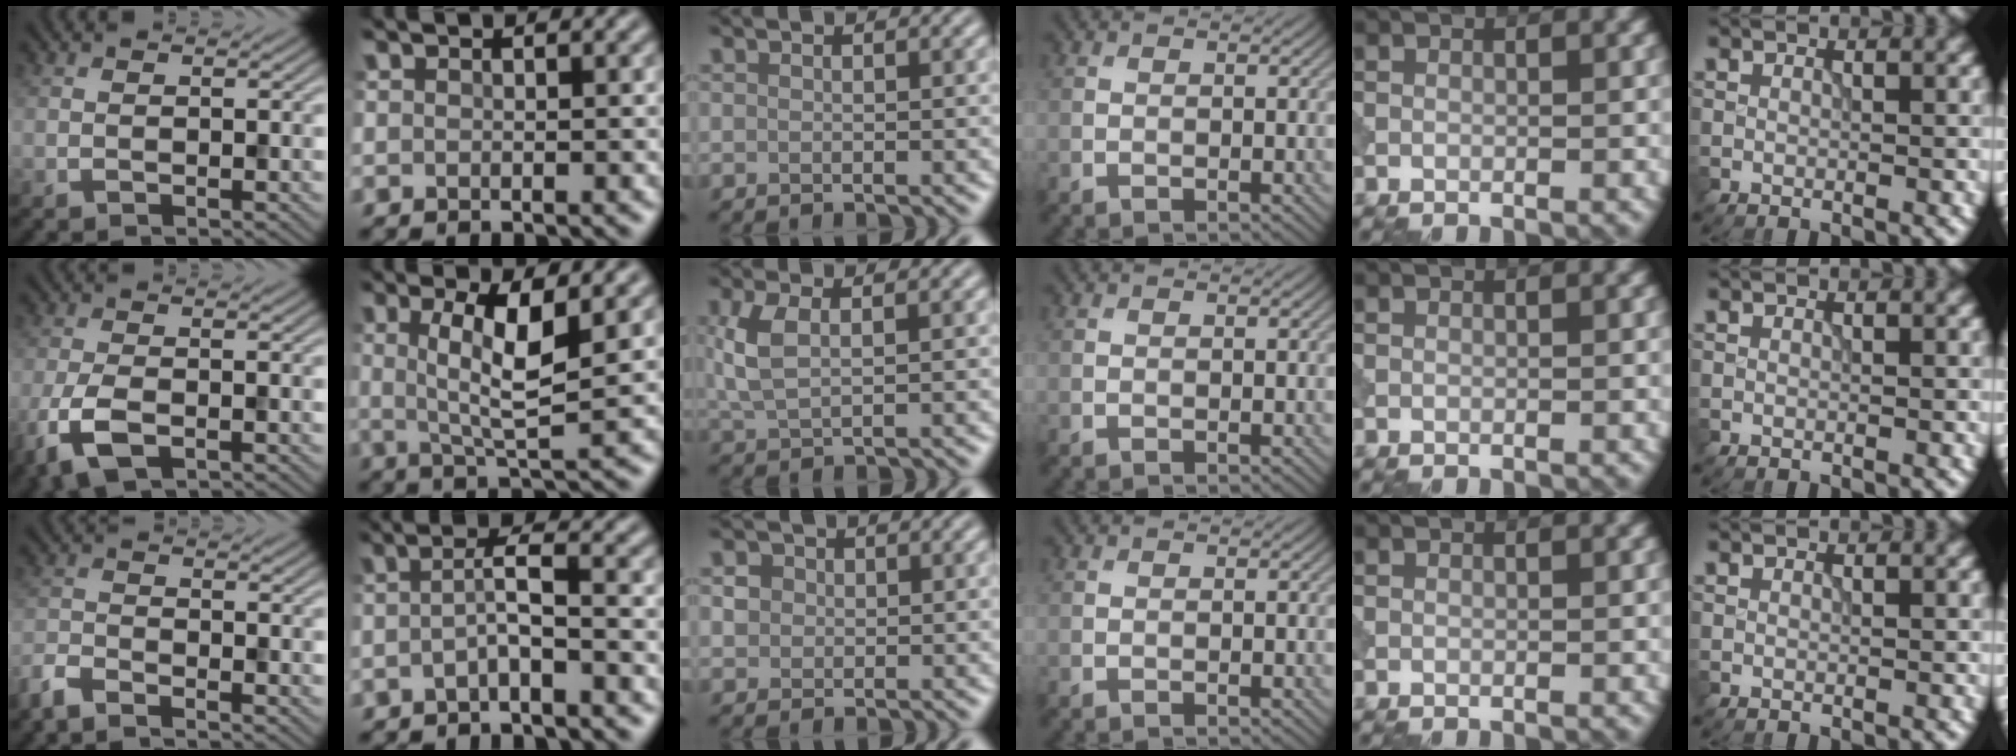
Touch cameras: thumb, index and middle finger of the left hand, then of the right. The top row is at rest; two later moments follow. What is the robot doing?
{"motion": "dispense", "object": "pipette"}